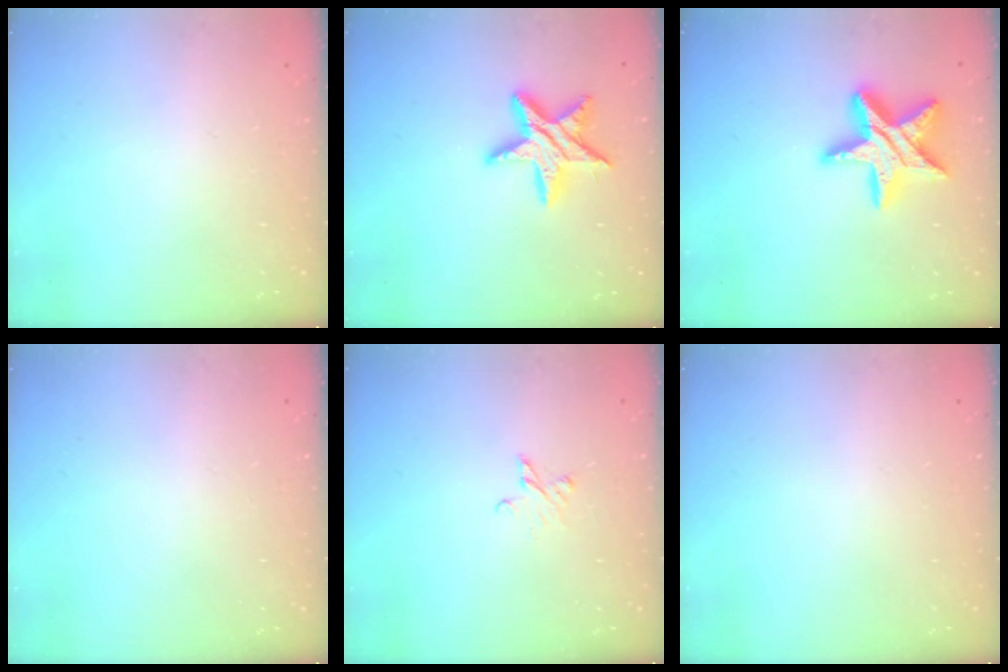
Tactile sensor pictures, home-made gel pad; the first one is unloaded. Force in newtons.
{"total": 13.2, "press": 13.2, "slide": 0.6}
{"total": 16.5, "press": 16.5, "slide": 1.2}
{"total": 0.0}
{"total": 3.3, "press": 3.3, "slide": 0.3}
{"total": 0.0}